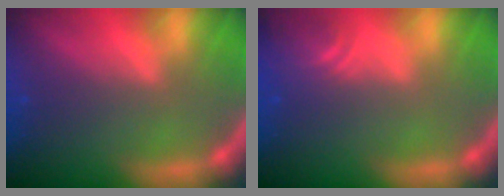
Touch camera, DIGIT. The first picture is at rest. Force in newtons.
{"total": 3.0}